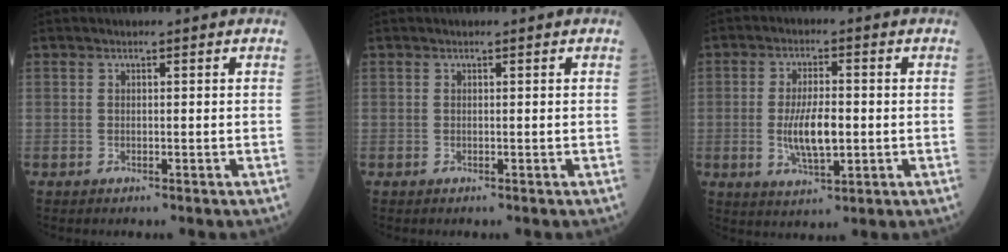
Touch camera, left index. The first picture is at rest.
{"total": 0.0}
{"total": 7.5, "force": [-0.7, 2.7, 7.0], "torque": [-0.141, -0.004, -0.008]}